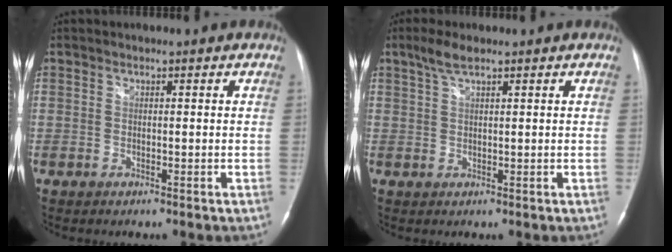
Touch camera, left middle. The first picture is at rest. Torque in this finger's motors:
{"motor_torque": [0.49, -0.26, 0.02, 0.05]}